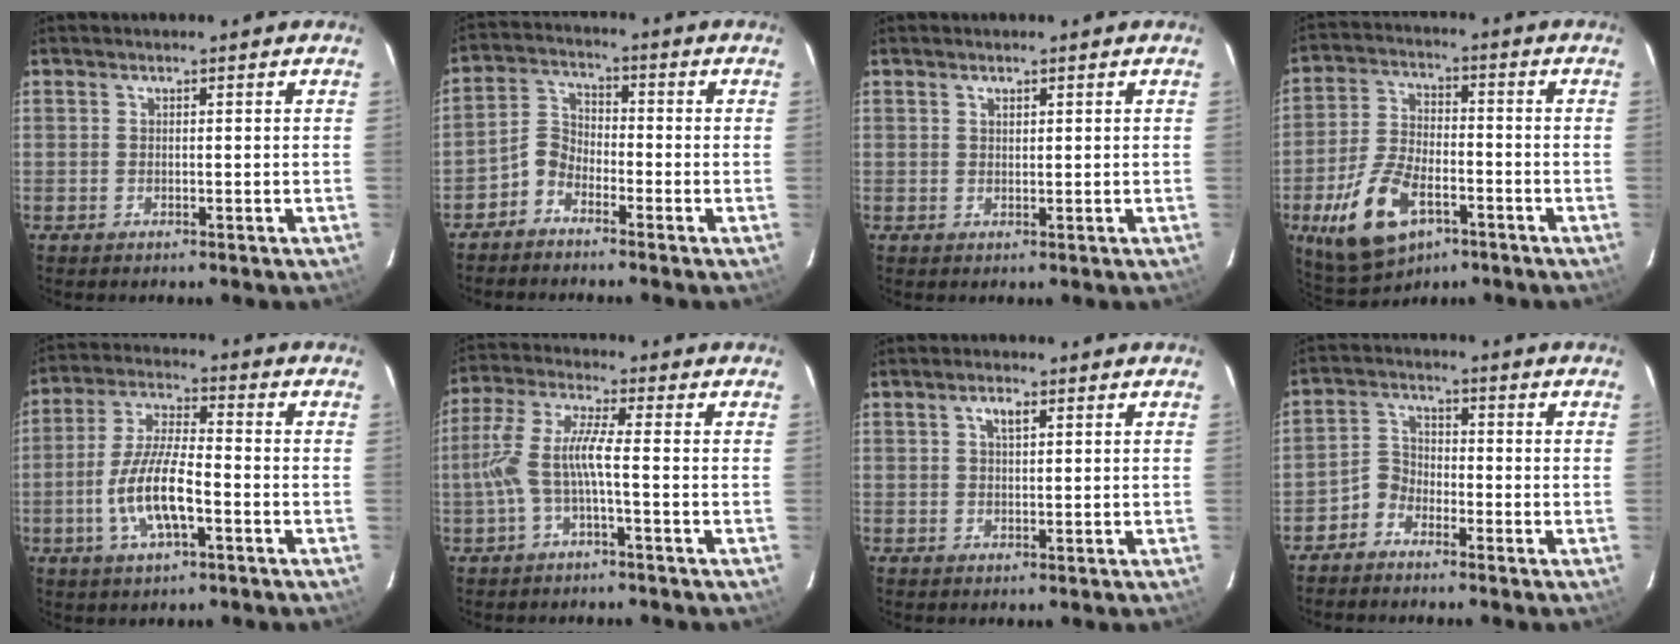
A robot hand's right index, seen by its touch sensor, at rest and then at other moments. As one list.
[{"total": 4.5, "force": [-3.3, 2.5, 1.6], "torque": [-0.038, 0.018, -0.074]}, {"total": 0.9, "force": [0.6, 0.5, 0.4], "torque": [-0.004, 0.003, 0.011]}, {"total": 14.2, "force": [-6.6, 7.4, 10.2], "torque": [-0.225, -0.012, -0.112]}, {"total": 10.8, "force": [-3.7, 3.1, 9.6], "torque": [-0.199, -0.001, -0.069]}, {"total": 7.2, "force": [-2.1, 0.4, 6.8], "torque": [-0.161, 0.008, -0.038]}, {"total": 2.2, "force": [0.9, 1.0, 1.7], "torque": [-0.031, 0.007, 0.016]}, {"total": 3.8, "force": [-3.0, 2.2, 0.7], "torque": [-0.013, 0.015, -0.066]}]